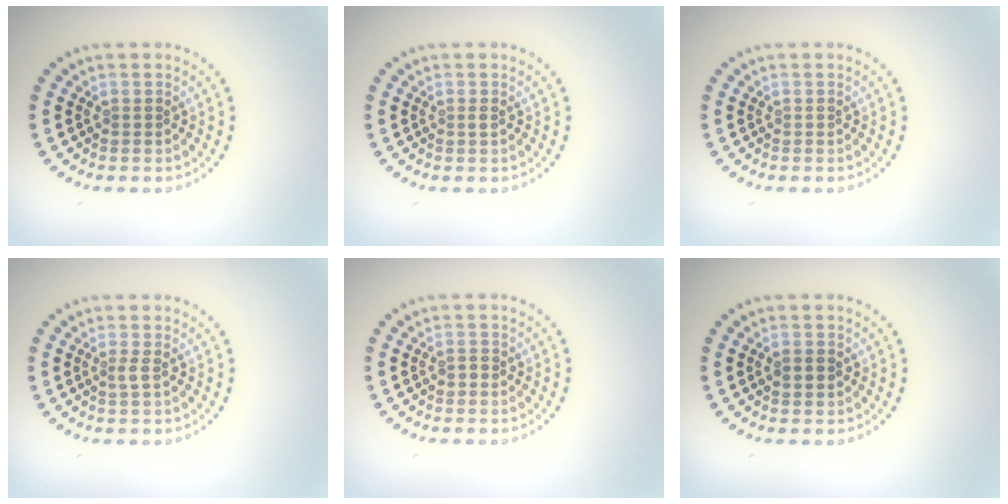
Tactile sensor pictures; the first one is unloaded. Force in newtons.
{"total": 0.5, "press": 0.3, "slide": 0.4}
{"total": 0.0}
{"total": 0.9, "press": 0.6, "slide": 0.7}
{"total": 0.8, "press": 0.8, "slide": 0.1}
{"total": 1.7, "press": 1.7, "slide": 0.0}